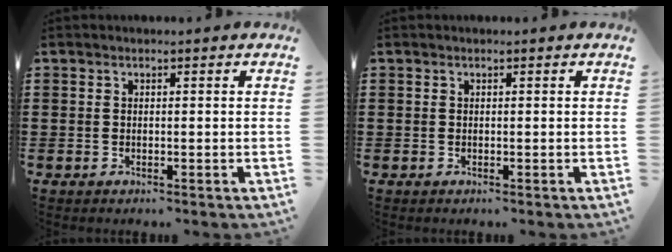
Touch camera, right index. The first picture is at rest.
{"total": 0.0}